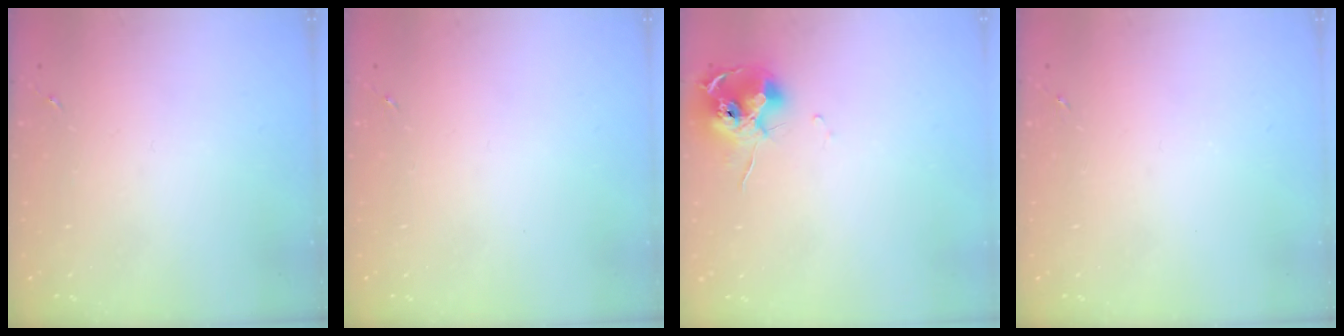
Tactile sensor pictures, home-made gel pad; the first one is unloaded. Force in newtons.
{"total": 0.0}
{"total": 11.2, "press": 11.1, "slide": 1.1}
{"total": 0.0}